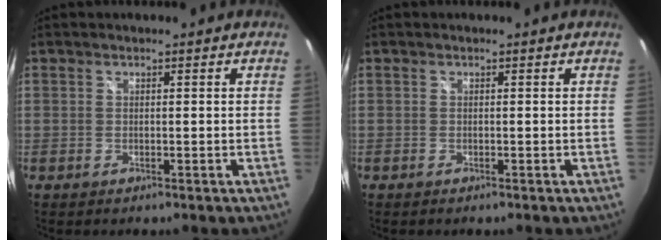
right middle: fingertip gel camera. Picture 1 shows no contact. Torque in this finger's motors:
{"motor_torque": [-0.29, -0.25, -0.03, 0.00]}